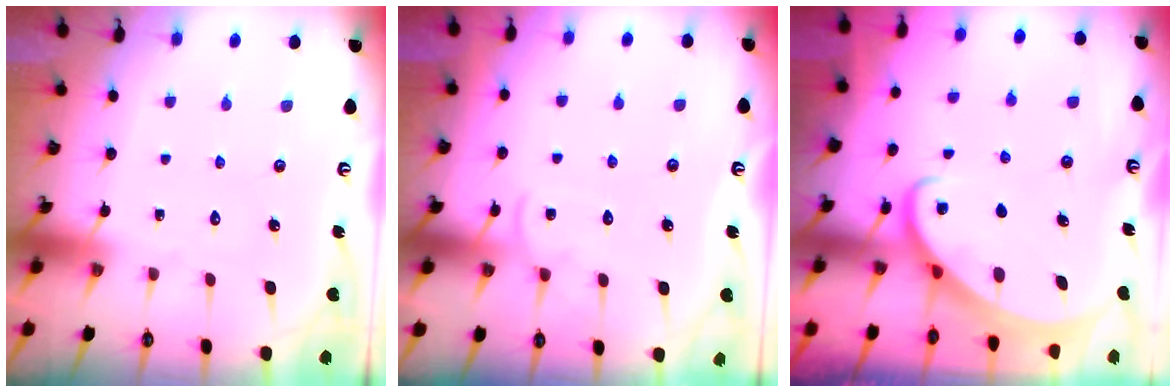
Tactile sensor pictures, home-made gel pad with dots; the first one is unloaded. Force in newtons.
{"total": 4.7, "press": 4.7, "slide": 0.5}
{"total": 2.3, "press": 2.3, "slide": 0.3}